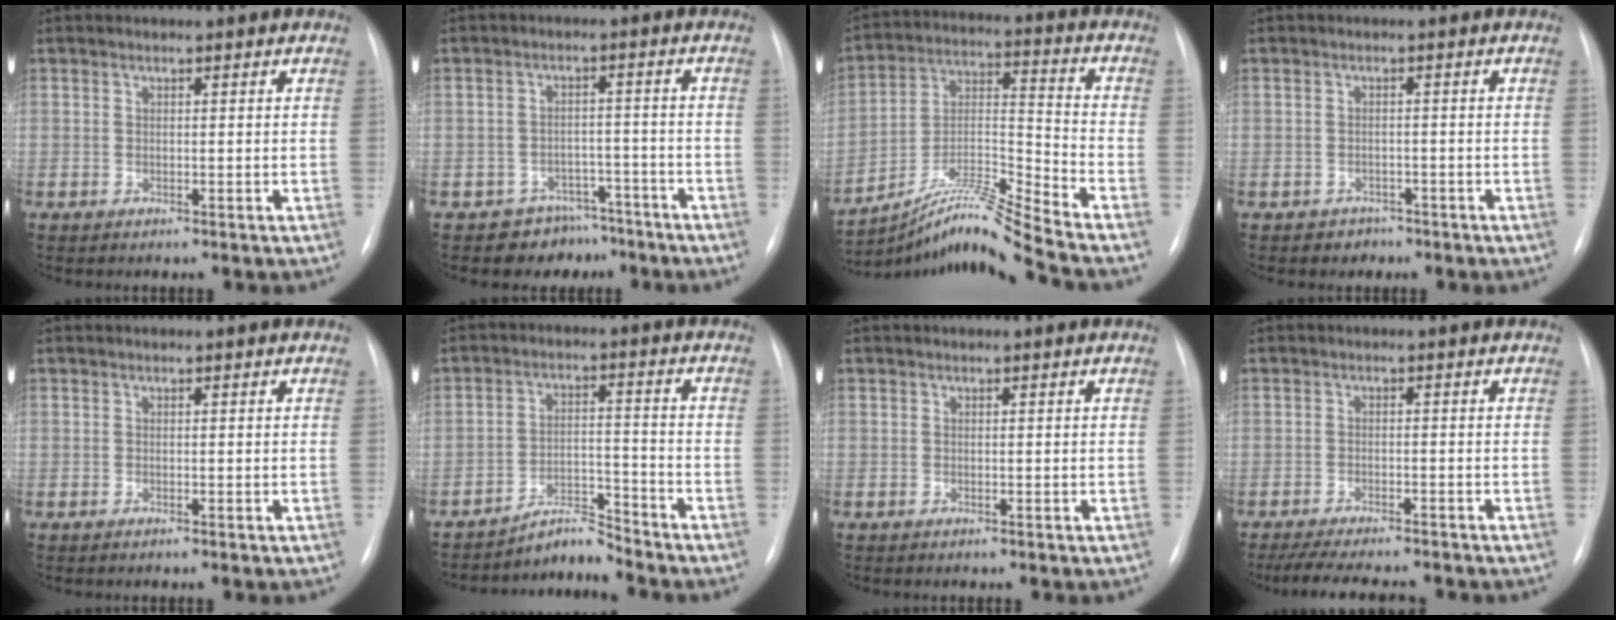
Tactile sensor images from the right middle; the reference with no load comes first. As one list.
[{"total": 6.1, "force": [-4.8, 3.7, -0.3], "torque": [0.019, 0.035, -0.070]}, {"total": 12.7, "force": [-11.3, -3.1, 4.8], "torque": [-0.091, 0.015, -0.204]}, {"total": 2.1, "force": [-1.4, 1.6, -0.3], "torque": [-0.003, 0.010, -0.020]}, {"total": 0.0}, {"total": 5.0, "force": [-5.0, -0.3, -0.3], "torque": [0.002, 0.008, -0.082]}, {"total": 0.0}, {"total": 11.0, "force": [-9.7, 2.0, 4.8], "torque": [-0.073, -0.008, -0.137]}]